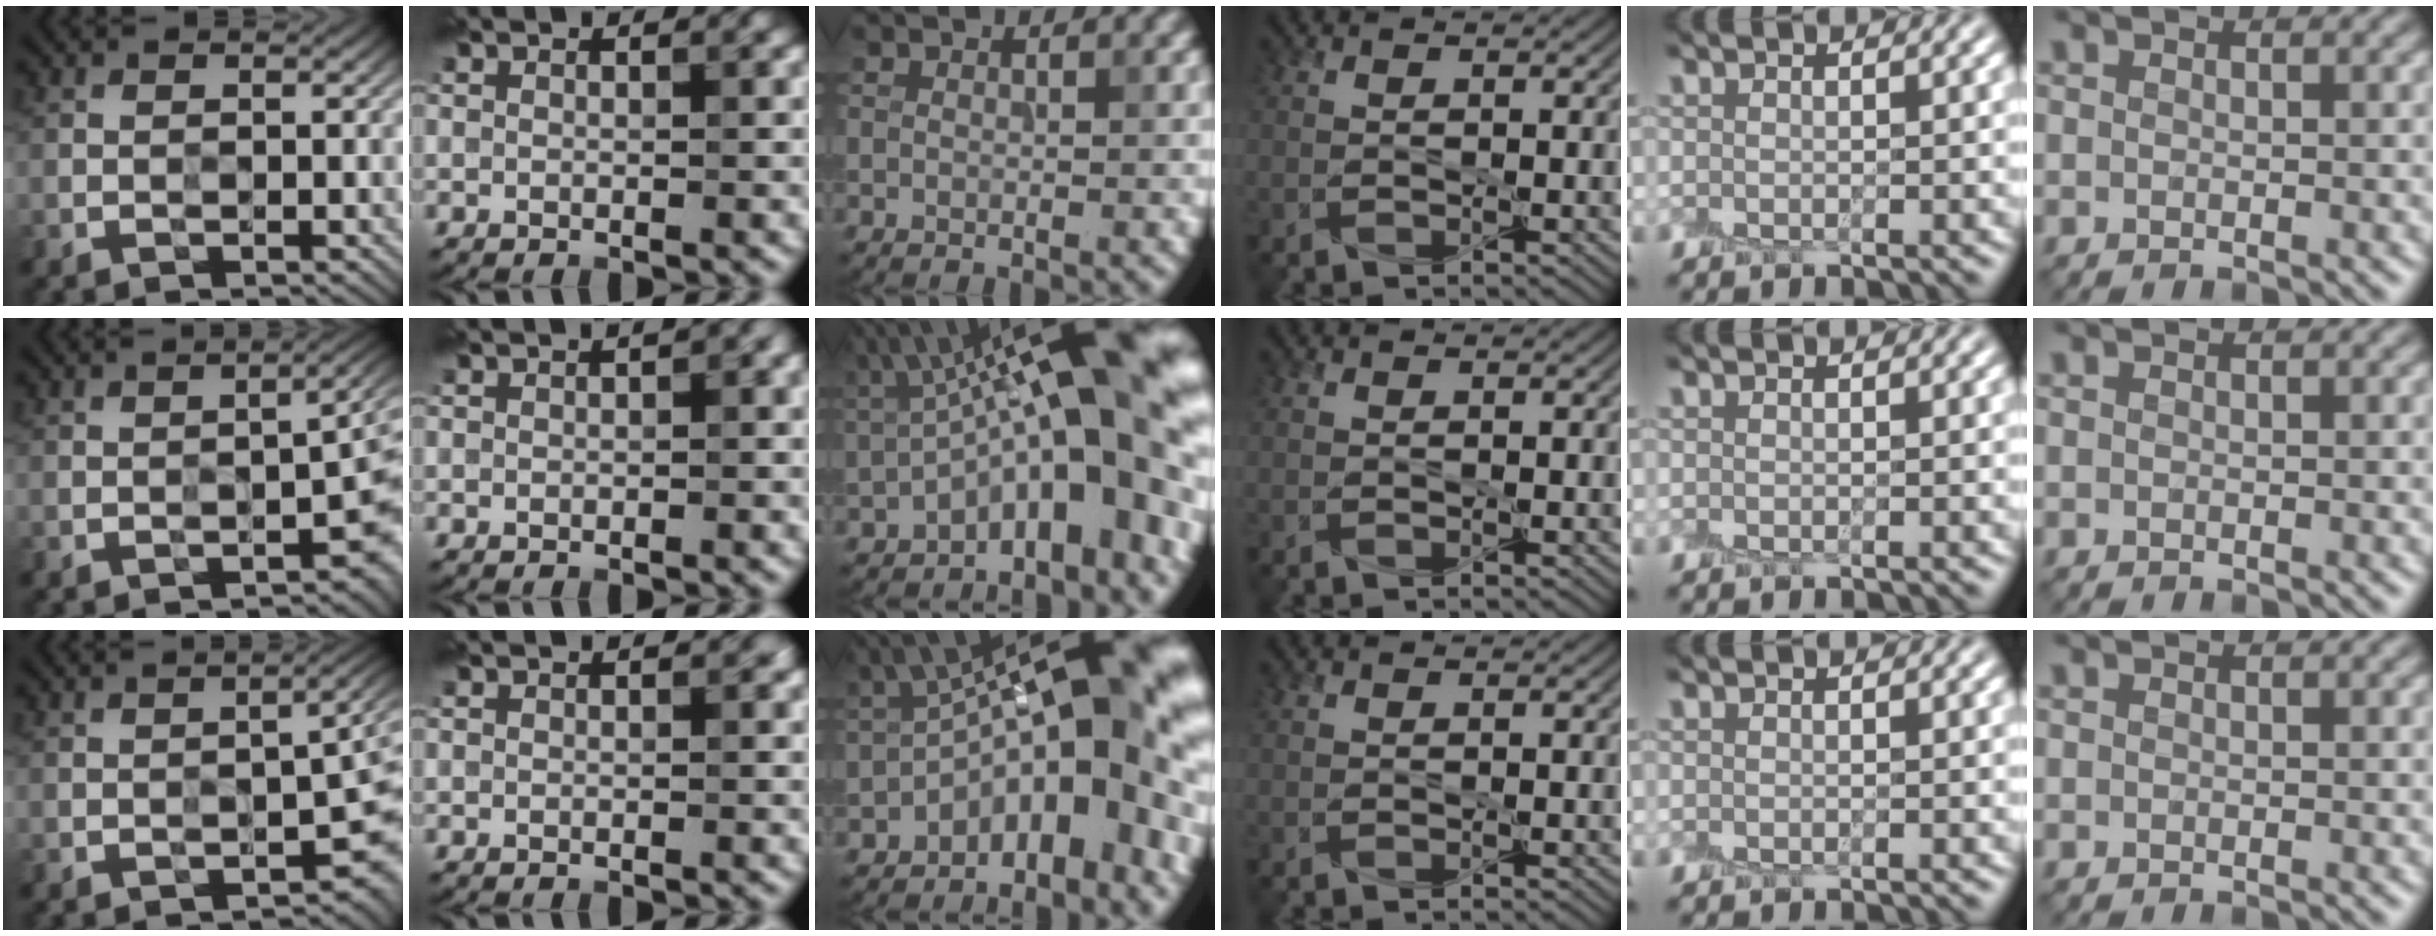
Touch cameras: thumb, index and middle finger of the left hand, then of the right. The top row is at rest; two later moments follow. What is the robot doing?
{"motion": "peel", "object": "aluminum foil"}